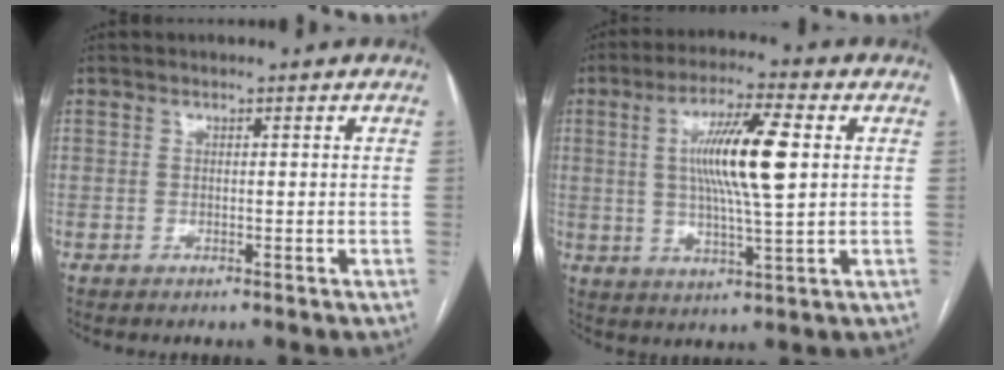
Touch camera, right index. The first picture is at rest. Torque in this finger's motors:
{"motor_torque": [0.71, 0.11, 0.36, 0.21]}